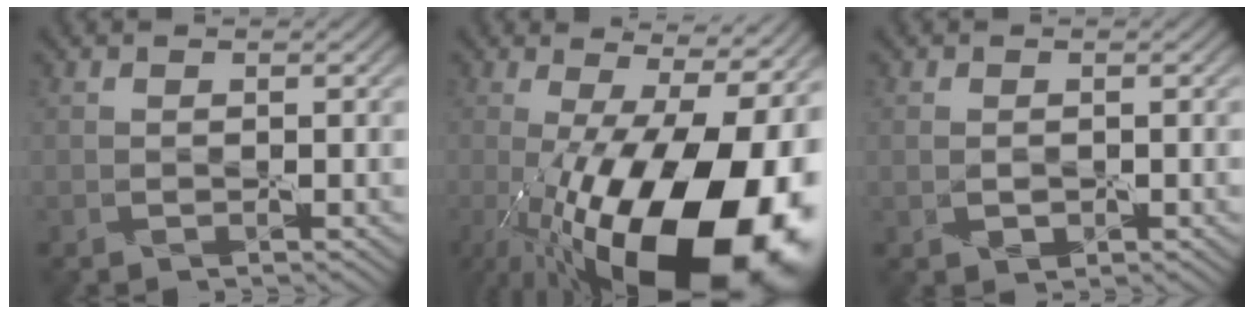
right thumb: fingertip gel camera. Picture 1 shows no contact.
{"total": 21.8, "force": [-5.7, 9.3, 18.9], "torque": [-0.277, -0.033, -0.074]}
{"total": 1.6, "force": [-0.2, 1.2, 1.0], "torque": [-0.028, -0.006, 0.000]}